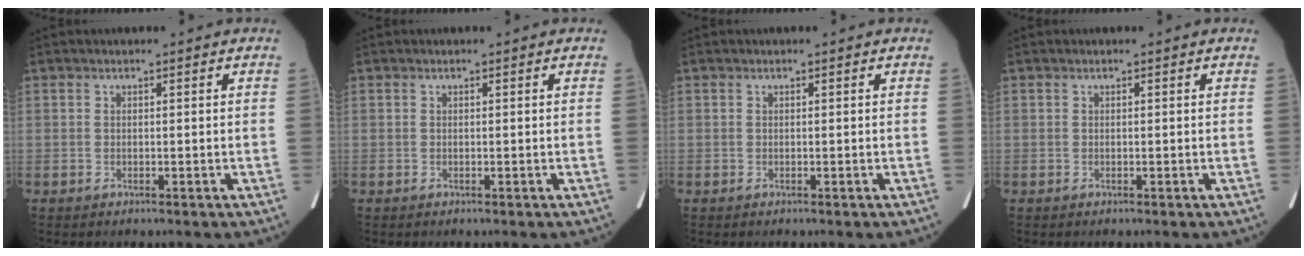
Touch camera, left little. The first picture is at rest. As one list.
[{"total": 0.0}, {"total": 0.0}, {"total": 0.0}]